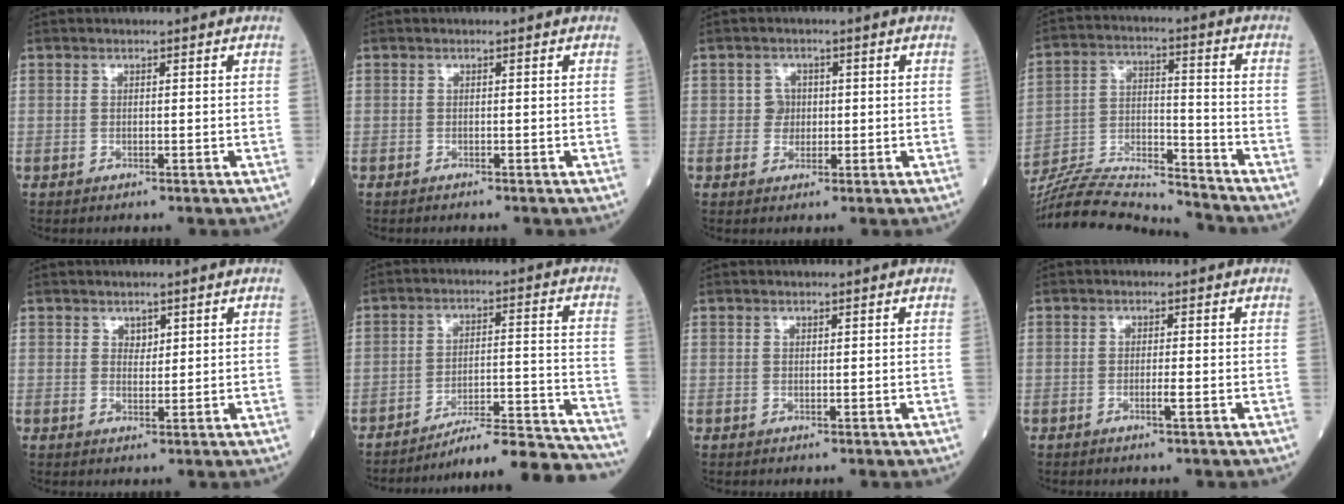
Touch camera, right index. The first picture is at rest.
{"total": 0.5, "force": [-0.5, 0.0, 0.2], "torque": [-0.004, -0.001, -0.011]}
{"total": 2.4, "force": [0.1, 2.3, 0.6], "torque": [-0.002, 0.004, -0.001]}
{"total": 18.0, "force": [-17.5, 0.6, 4.4], "torque": [-0.090, 0.011, -0.295]}
{"total": 1.5, "force": [1.0, 1.0, 0.7], "torque": [-0.005, -0.002, 0.017]}
{"total": 19.0, "force": [-18.4, -0.7, 4.5], "torque": [-0.034, 0.014, -0.257]}
{"total": 0.0}
{"total": 1.5, "force": [-0.6, -0.2, 1.3], "torque": [-0.027, -0.002, -0.012]}